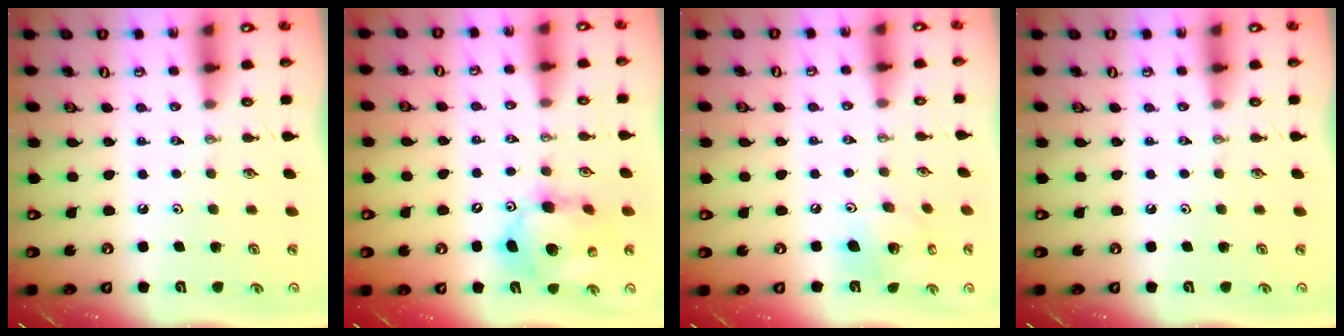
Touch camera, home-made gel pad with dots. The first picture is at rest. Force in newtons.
{"total": 13.7, "press": 13.4, "slide": 2.6}
{"total": 10.7, "press": 10.6, "slide": 2.0}
{"total": 0.0}